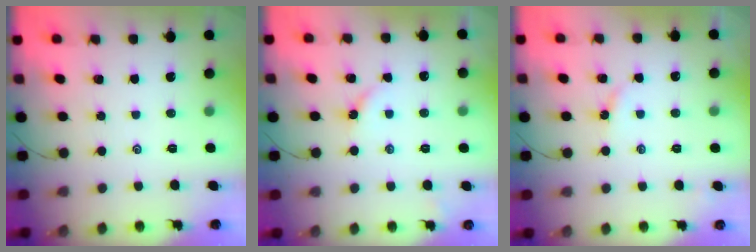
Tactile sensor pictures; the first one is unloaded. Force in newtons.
{"total": 3.8, "press": 3.8, "slide": 0.5}
{"total": 3.0, "press": 2.9, "slide": 0.5}